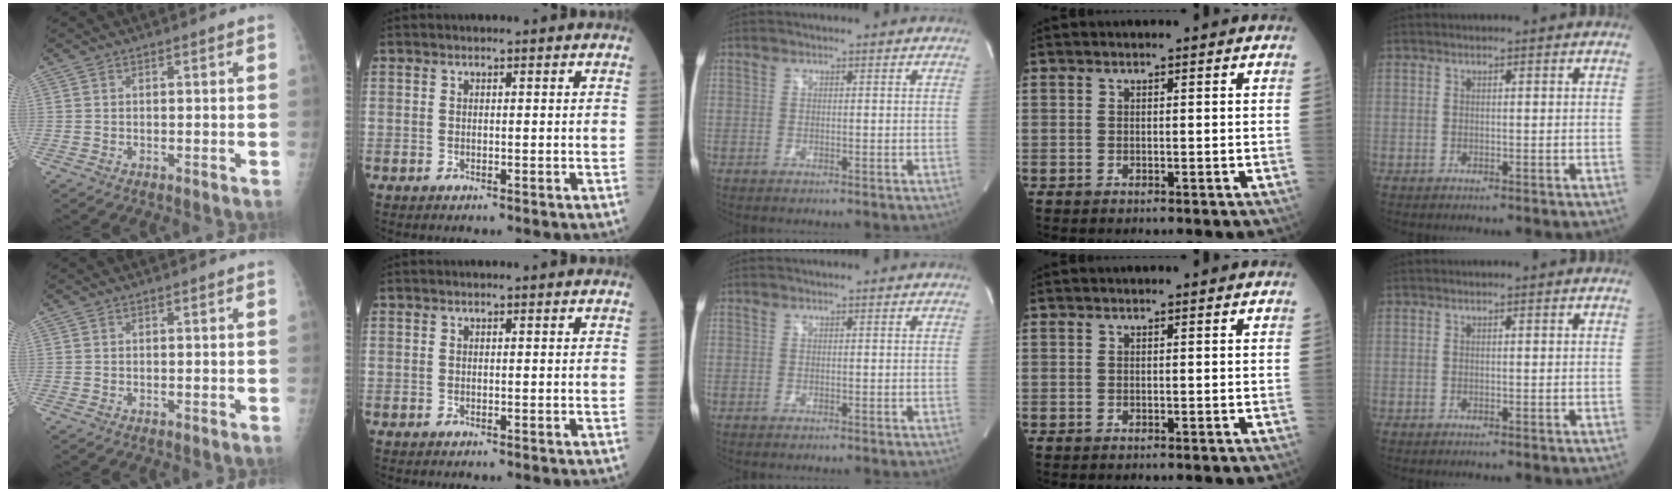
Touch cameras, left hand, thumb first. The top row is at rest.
{}